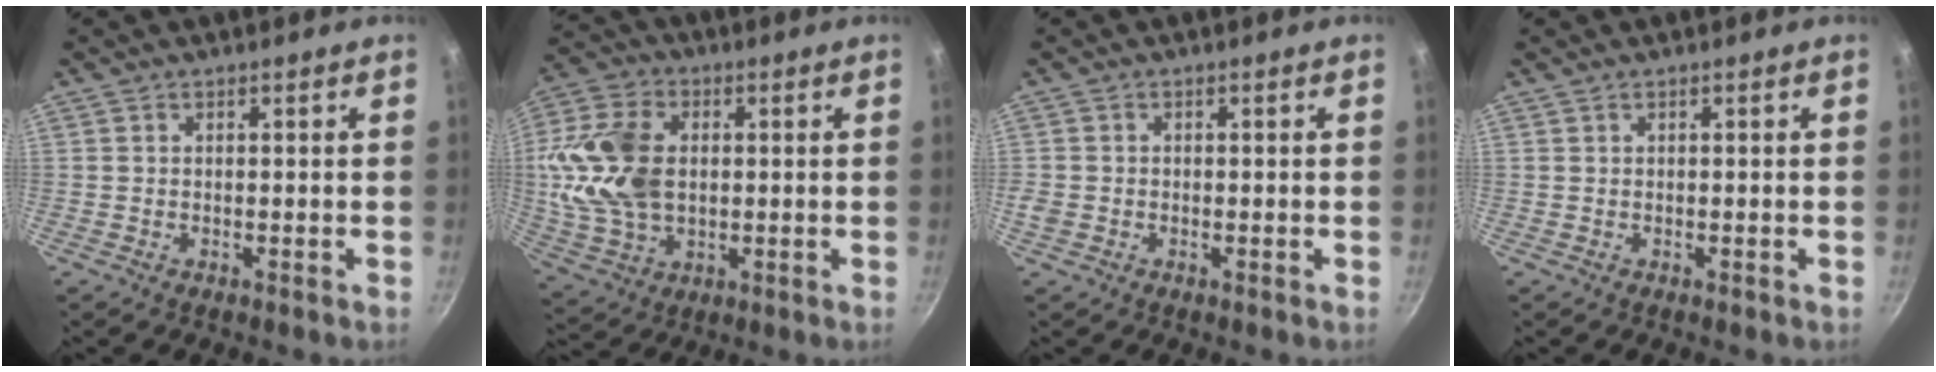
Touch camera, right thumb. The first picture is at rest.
{"total": 17.1, "force": [1.3, 11.8, 12.3], "torque": [-0.232, 0.011, 0.026]}
{"total": 2.1, "force": [-0.6, 1.7, 1.1], "torque": [-0.022, 0.001, -0.011]}
{"total": 0.0}